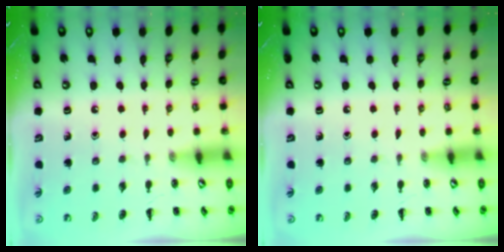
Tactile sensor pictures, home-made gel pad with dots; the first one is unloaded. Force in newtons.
{"total": 0.0}